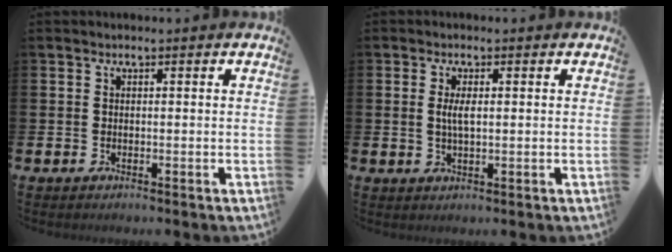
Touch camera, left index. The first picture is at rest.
{"total": 2.7, "force": [0.5, 0.9, 2.4], "torque": [-0.044, 0.003, 0.005]}